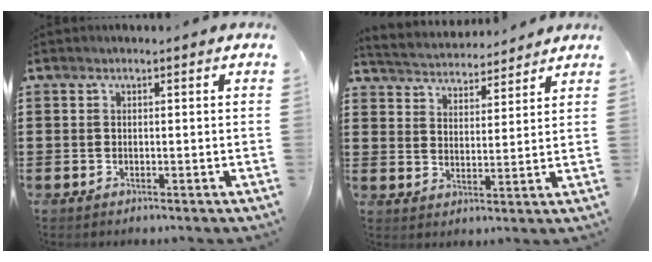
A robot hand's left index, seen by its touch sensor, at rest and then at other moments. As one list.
[{"total": 3.7, "force": [3.7, 0.4, -0.2], "torque": [-0.017, -0.024, 0.062]}]